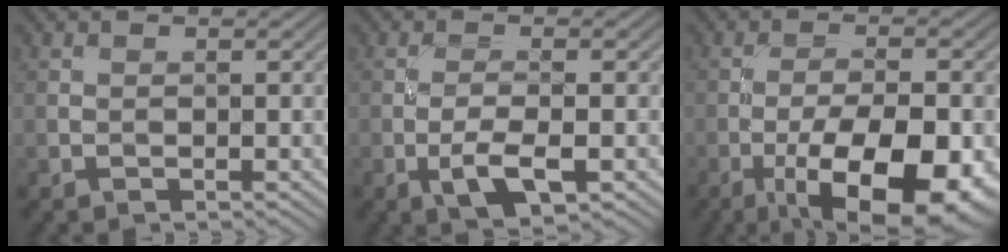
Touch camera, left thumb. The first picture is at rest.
{"total": 4.3, "force": [-1.5, 1.4, 3.8], "torque": [-0.081, -0.004, -0.029]}
{"total": 14.8, "force": [-6.7, 5.5, 12.0], "torque": [-0.184, -0.010, -0.098]}